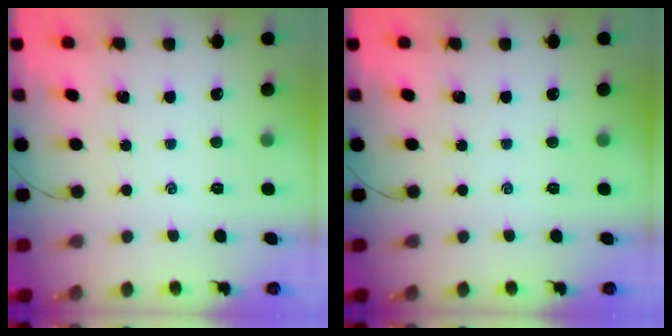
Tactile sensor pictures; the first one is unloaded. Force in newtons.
{"total": 0.0}